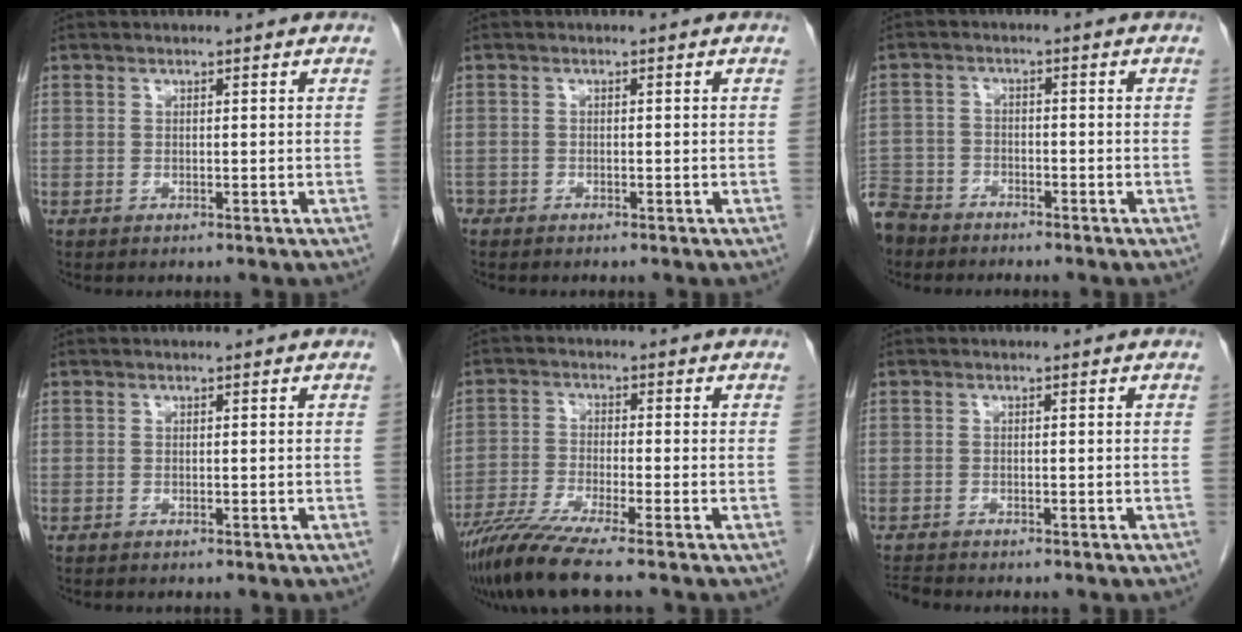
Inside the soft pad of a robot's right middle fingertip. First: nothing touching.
{"total": 1.4, "force": [-1.1, 0.8, 0.2], "torque": [-0.008, 0.000, -0.019]}
{"total": 8.4, "force": [-6.8, 4.6, 1.5], "torque": [-0.050, -0.007, -0.130]}
{"total": 0.0}
{"total": 8.0, "force": [-6.3, -0.9, 4.8], "torque": [-0.091, -0.031, -0.117]}
{"total": 1.5, "force": [-1.5, -0.2, 0.0], "torque": [-0.009, -0.011, -0.026]}